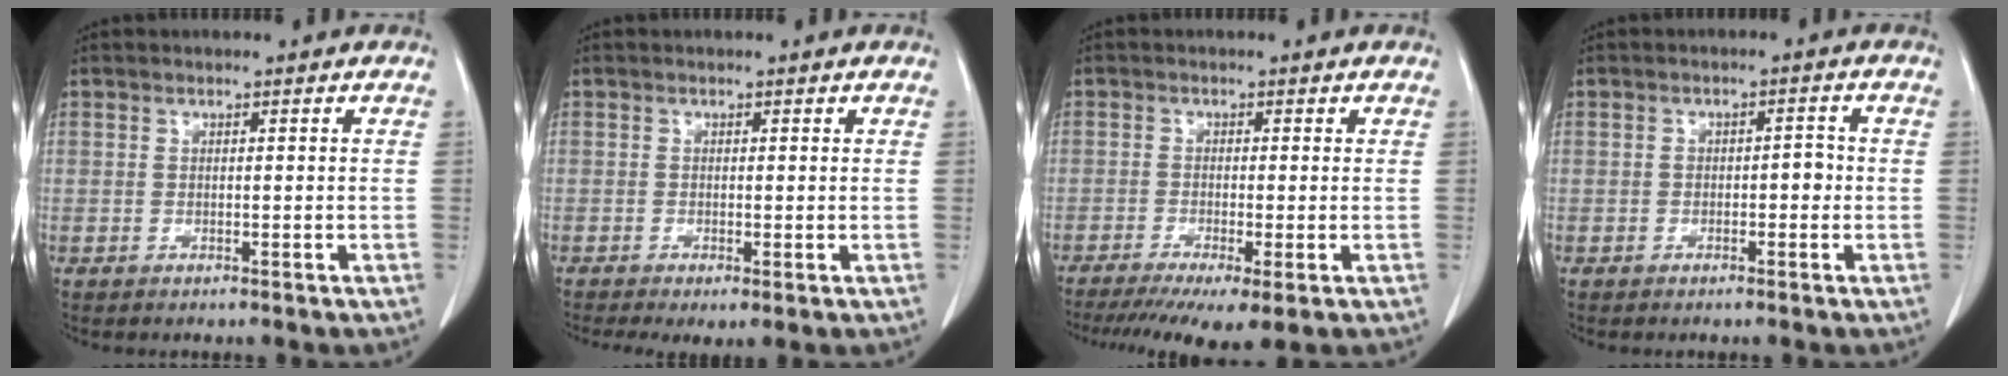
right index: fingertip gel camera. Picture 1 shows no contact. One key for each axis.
{"total": 2.7, "fx": -0.9, "fy": 1.1, "fz": 2.3, "tx": -0.037, "ty": -0.007, "tz": -0.013}
{"total": 8.8, "fx": -5.6, "fy": 1.5, "fz": 6.6, "tx": -0.105, "ty": -0.017, "tz": -0.093}
{"total": 2.1, "fx": -0.4, "fy": 1.0, "fz": 1.8, "tx": -0.022, "ty": 0.009, "tz": -0.006}